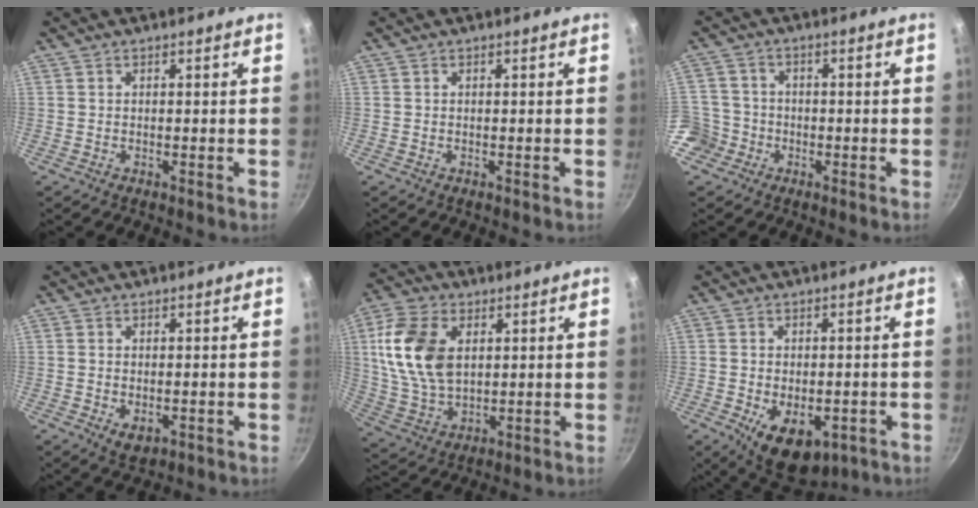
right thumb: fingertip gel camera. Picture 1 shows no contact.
{"total": 0.0}
{"total": 7.2, "force": [-3.2, 6.3, 1.4], "torque": [-0.009, 0.035, -0.063]}
{"total": 3.3, "force": [-0.6, 2.2, 2.5], "torque": [-0.039, -0.010, -0.005]}
{"total": 15.3, "force": [3.5, 9.9, 11.2], "torque": [-0.203, -0.007, 0.074]}
{"total": 11.2, "force": [-3.9, 6.6, 8.2], "torque": [-0.091, -0.002, -0.039]}